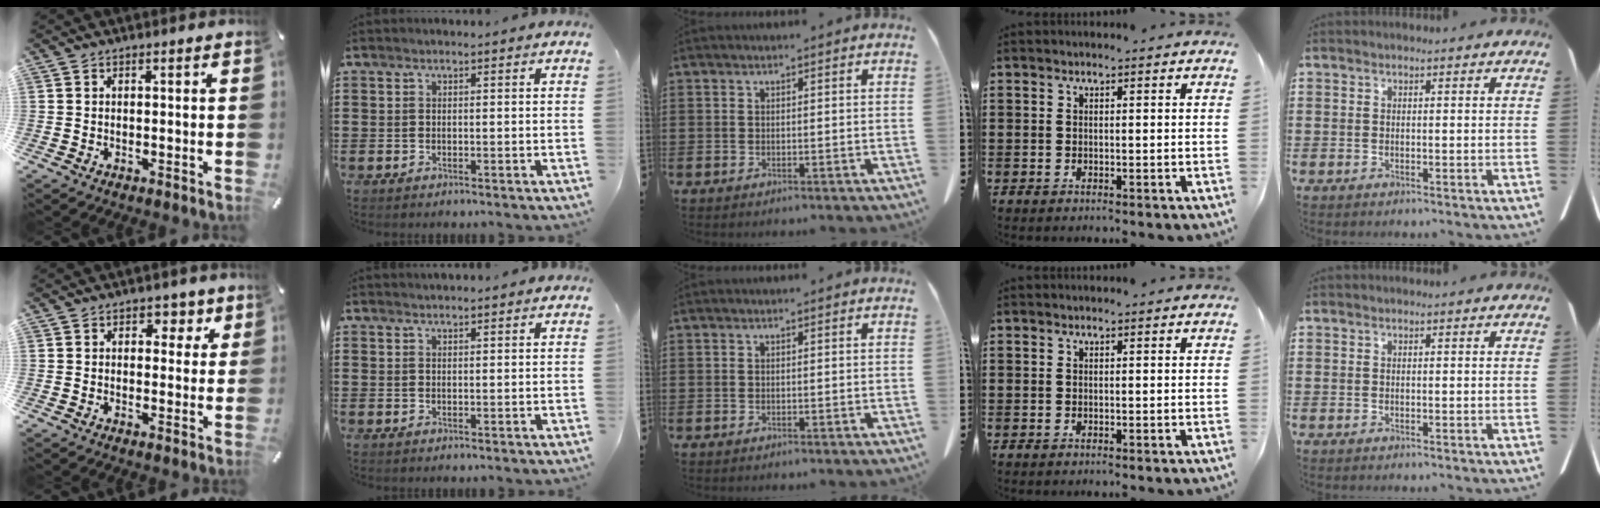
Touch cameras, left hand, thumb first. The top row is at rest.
{"thumb": {"total": 4.2, "force": [1.8, 3.3, 1.8], "torque": [0.002, -0.010, 0.019]}, "index": {"total": 1.2, "force": [1.1, 0.1, 0.2], "torque": [-0.005, 0.000, 0.022]}}